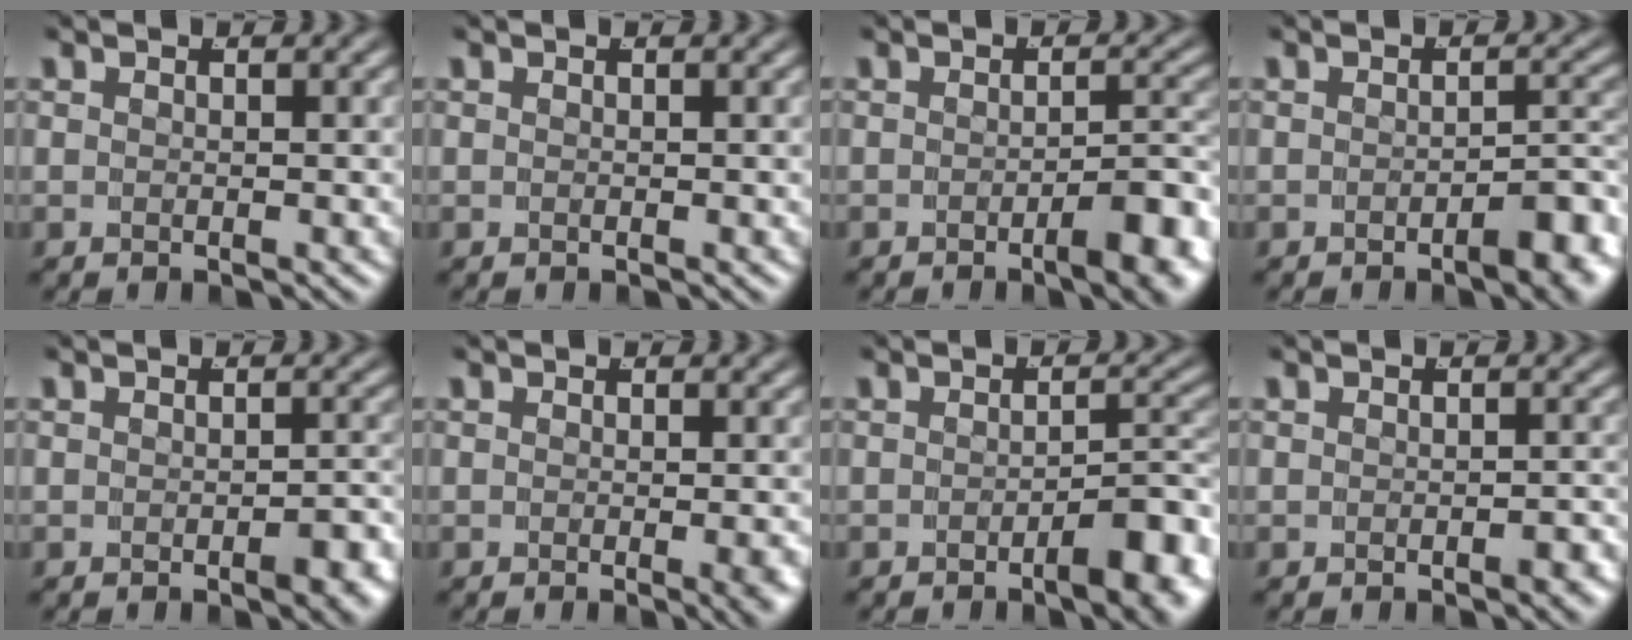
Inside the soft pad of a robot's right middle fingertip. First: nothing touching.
{"total": 0.0}
{"total": 3.8, "force": [-1.9, 0.6, 3.2], "torque": [-0.034, 0.005, -0.035]}
{"total": 3.3, "force": [-1.9, 0.7, 2.6], "torque": [-0.025, 0.001, -0.032]}
{"total": 2.0, "force": [-1.3, 0.5, 1.4], "torque": [-0.019, 0.001, -0.022]}
{"total": 1.4, "force": [-0.4, -0.1, 1.3], "torque": [-0.015, 0.000, -0.006]}
{"total": 4.2, "force": [-2.1, 0.8, 3.5], "torque": [-0.034, 0.003, -0.036]}
{"total": 1.0, "force": [-0.9, 0.1, 0.5], "torque": [-0.009, 0.002, -0.015]}